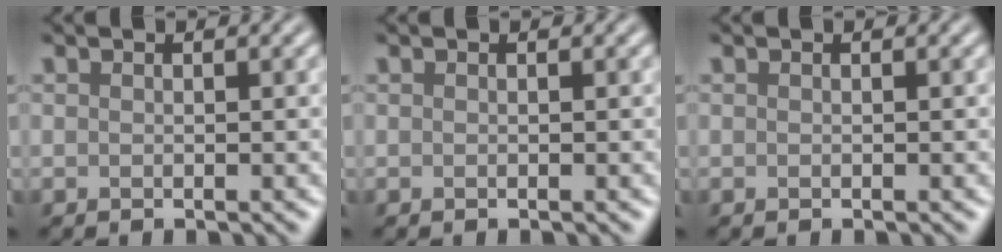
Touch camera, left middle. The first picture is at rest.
{"total": 0.0}
{"total": 0.0}